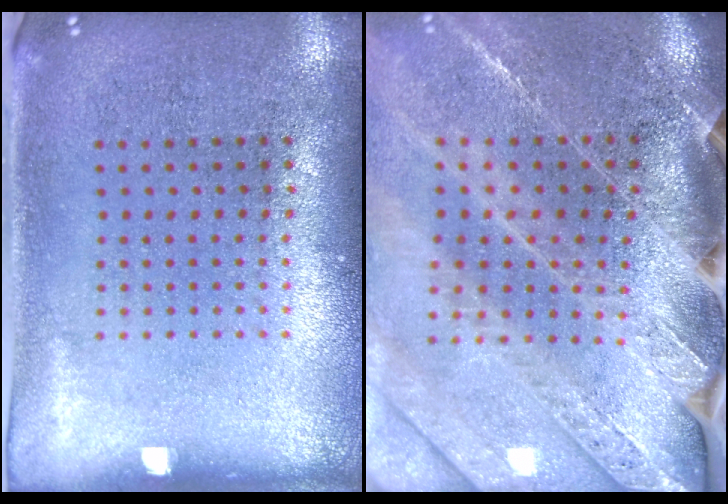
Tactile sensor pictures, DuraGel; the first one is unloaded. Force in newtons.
{"total": 3.8, "press": 3.2, "slide": 2.1}